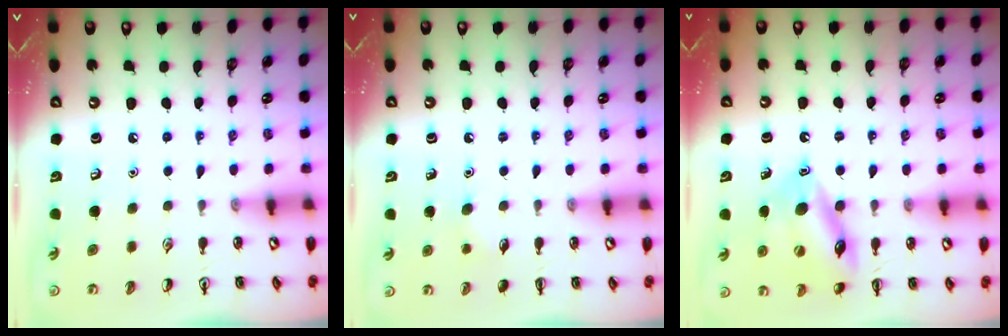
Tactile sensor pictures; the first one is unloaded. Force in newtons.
{"total": 4.4, "press": 4.2, "slide": 1.1}
{"total": 15.0, "press": 14.8, "slide": 2.5}